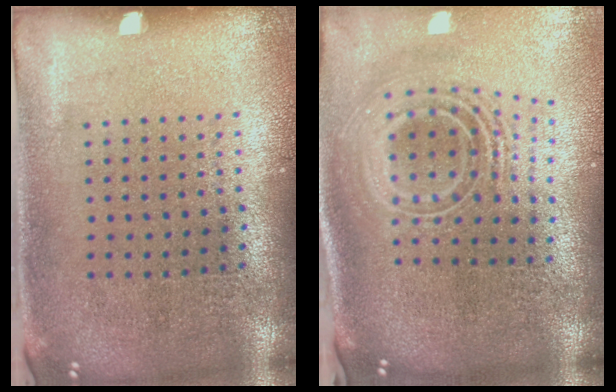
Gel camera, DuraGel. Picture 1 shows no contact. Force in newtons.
{"total": 2.6, "press": 1.8, "slide": 1.9}